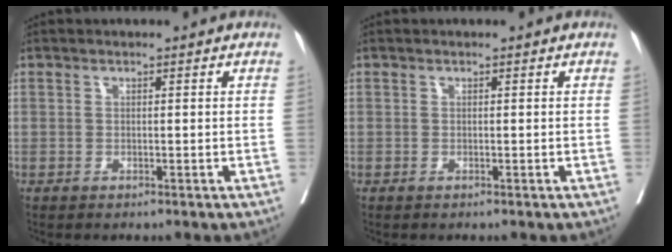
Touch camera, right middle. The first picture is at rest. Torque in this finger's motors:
{"motor_torque": [-0.02, 0.07, 0.01, 0.00]}